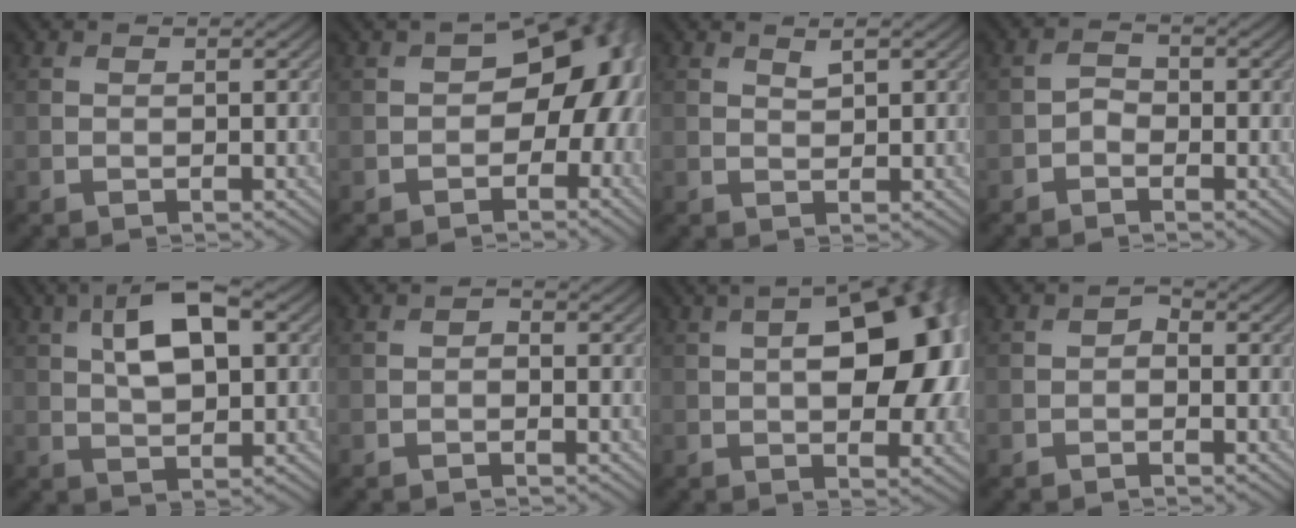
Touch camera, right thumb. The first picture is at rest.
{"total": 9.8, "force": [-0.5, 6.4, 7.4], "torque": [-0.078, 0.010, -0.022]}
{"total": 1.2, "force": [0.9, 0.3, 0.8], "torque": [-0.019, -0.001, 0.019]}
{"total": 1.6, "force": [-0.9, 1.1, 0.8], "torque": [-0.016, 0.006, -0.023]}
{"total": 8.4, "force": [2.6, 3.8, 7.1], "torque": [-0.133, 0.016, 0.040]}
{"total": 0.7, "force": [-0.3, 0.5, 0.5], "torque": [-0.006, 0.001, -0.009]}
{"total": 14.5, "force": [1.2, 7.3, 12.5], "torque": [-0.158, 0.013, 0.007]}
{"total": 1.1, "force": [-0.4, 0.7, 0.7], "torque": [-0.011, 0.001, -0.012]}